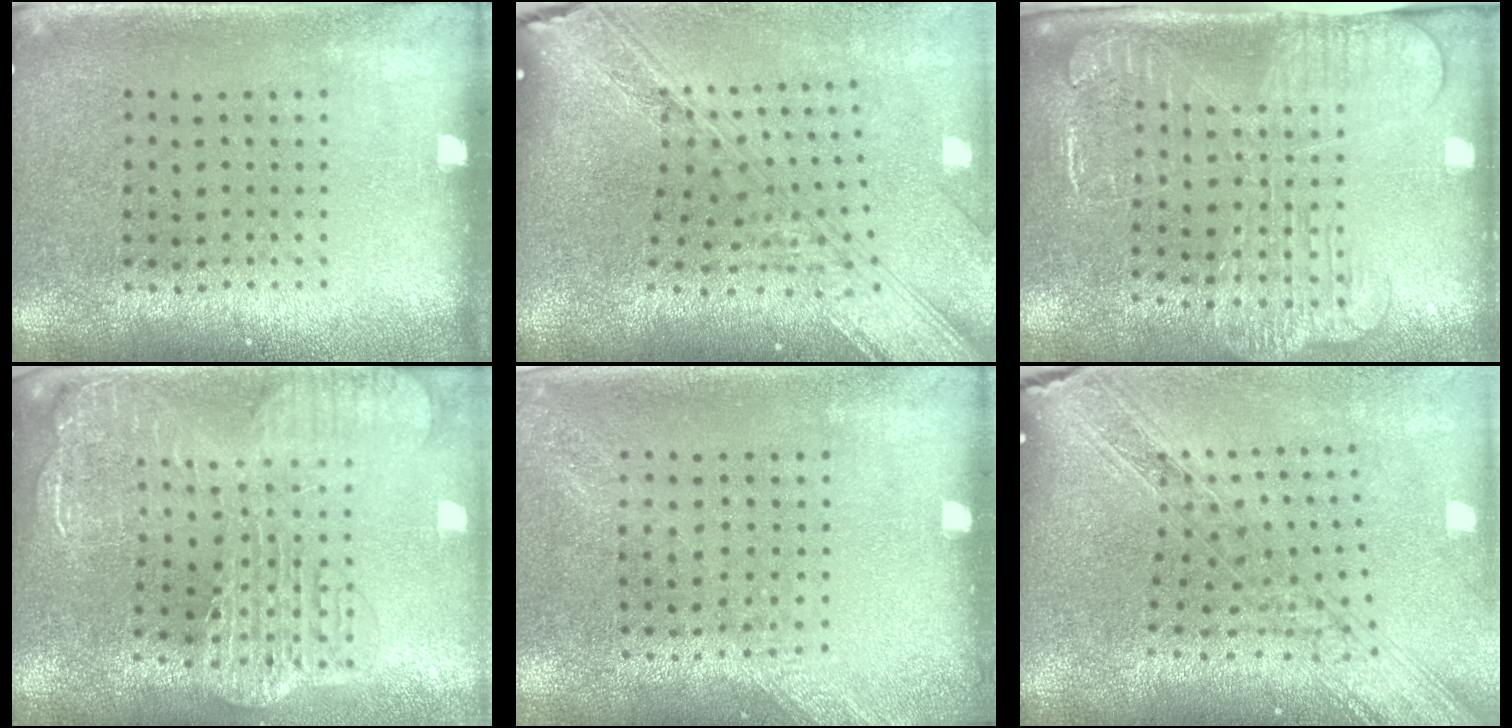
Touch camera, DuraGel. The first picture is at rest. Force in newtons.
{"total": 4.0, "press": 2.9, "slide": 2.8}
{"total": 2.6, "press": 2.1, "slide": 1.5}
{"total": 3.0, "press": 2.5, "slide": 1.7}
{"total": 1.4, "press": 1.3, "slide": 0.4}
{"total": 2.2, "press": 1.9, "slide": 1.1}